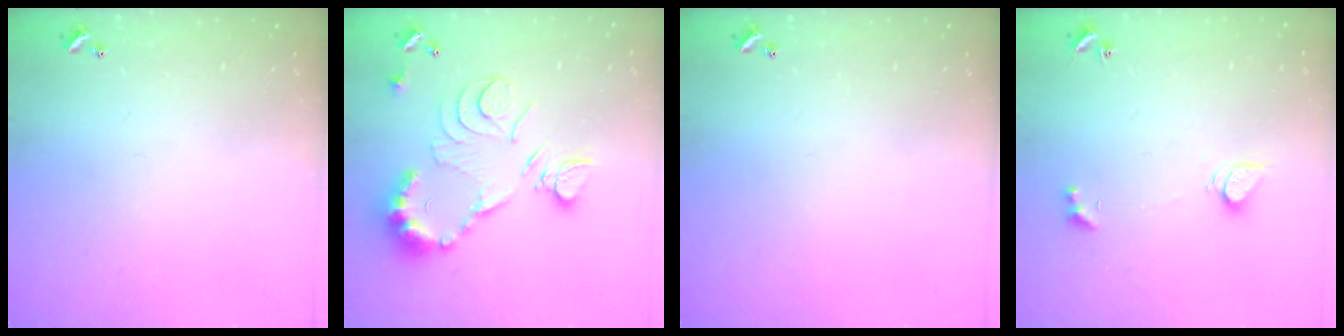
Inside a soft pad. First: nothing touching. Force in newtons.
{"total": 14.0, "press": 14.0, "slide": 1.4}
{"total": 0.0}
{"total": 2.8, "press": 2.7, "slide": 0.5}